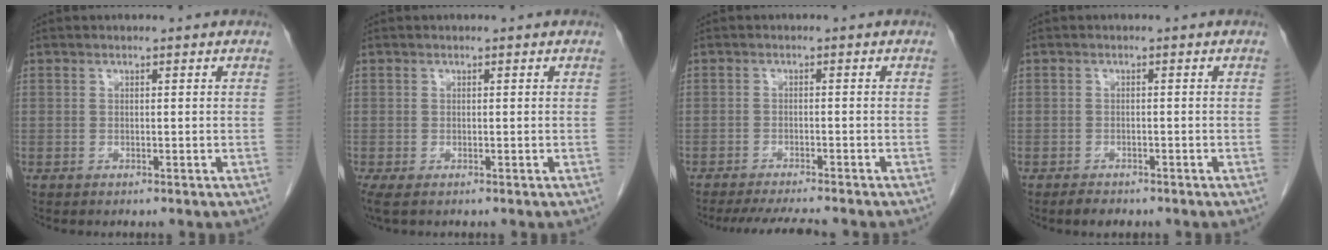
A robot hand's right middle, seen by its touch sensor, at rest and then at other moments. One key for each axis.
{"total": 0.0}
{"total": 7.1, "fx": -6.3, "fy": 0.3, "fz": 3.1, "tx": -0.046, "ty": -0.018, "tz": -0.098}
{"total": 1.9, "fx": -1.6, "fy": 0.9, "fz": 0.8, "tx": -0.022, "ty": -0.004, "tz": -0.020}